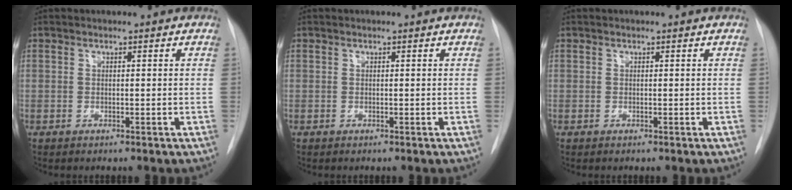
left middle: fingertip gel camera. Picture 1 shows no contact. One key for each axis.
{"total": 0.0}
{"total": 0.0}